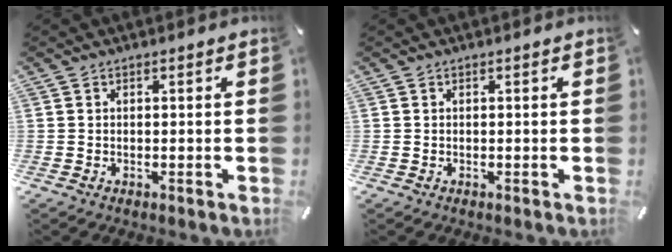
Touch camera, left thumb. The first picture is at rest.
{"total": 0.0}